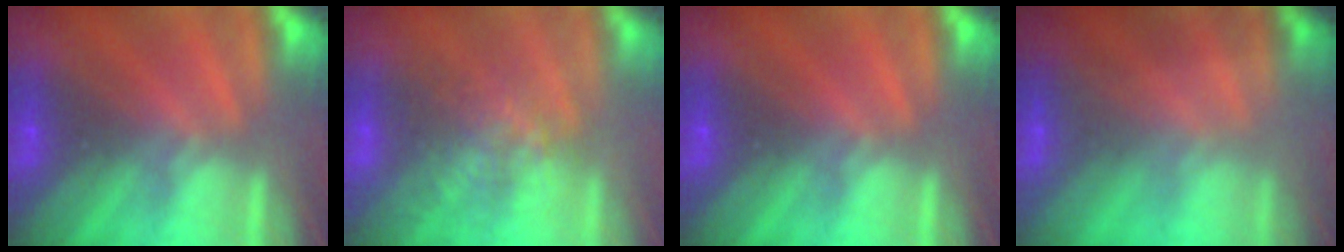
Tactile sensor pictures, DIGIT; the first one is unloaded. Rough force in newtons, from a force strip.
{"total": 3.2}
{"total": 0.0}
{"total": 1.6}